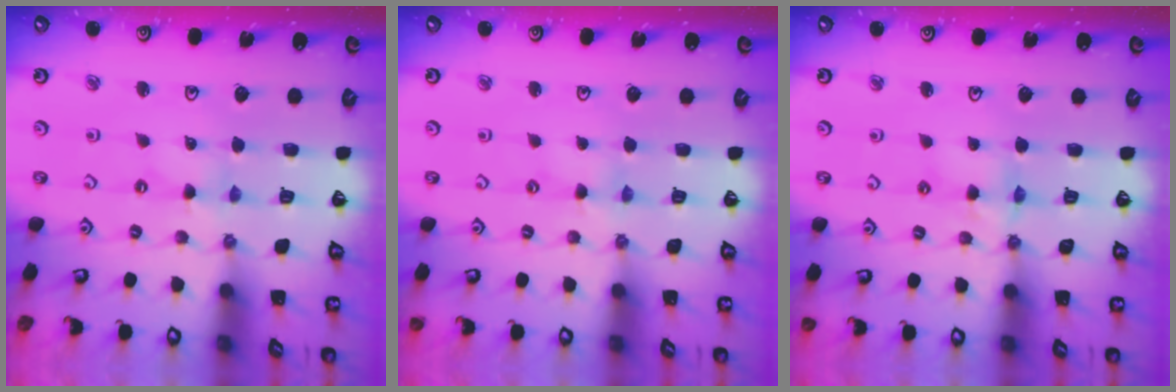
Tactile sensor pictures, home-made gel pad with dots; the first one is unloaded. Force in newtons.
{"total": 1.1, "press": 1.1, "slide": 0.2}
{"total": 4.7, "press": 4.7, "slide": 0.4}